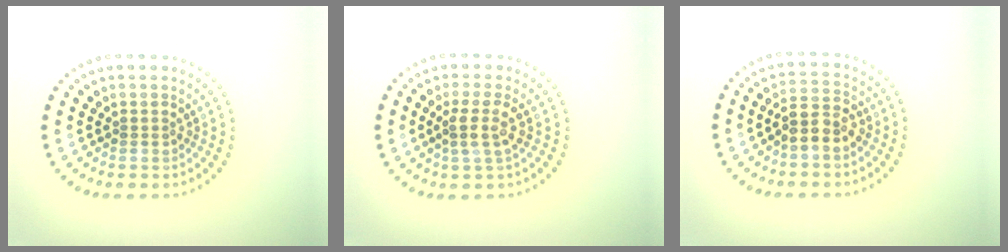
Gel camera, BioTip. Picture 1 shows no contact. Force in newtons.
{"total": 2.2, "press": 1.9, "slide": 1.2}
{"total": 2.8, "press": 2.7, "slide": 0.9}